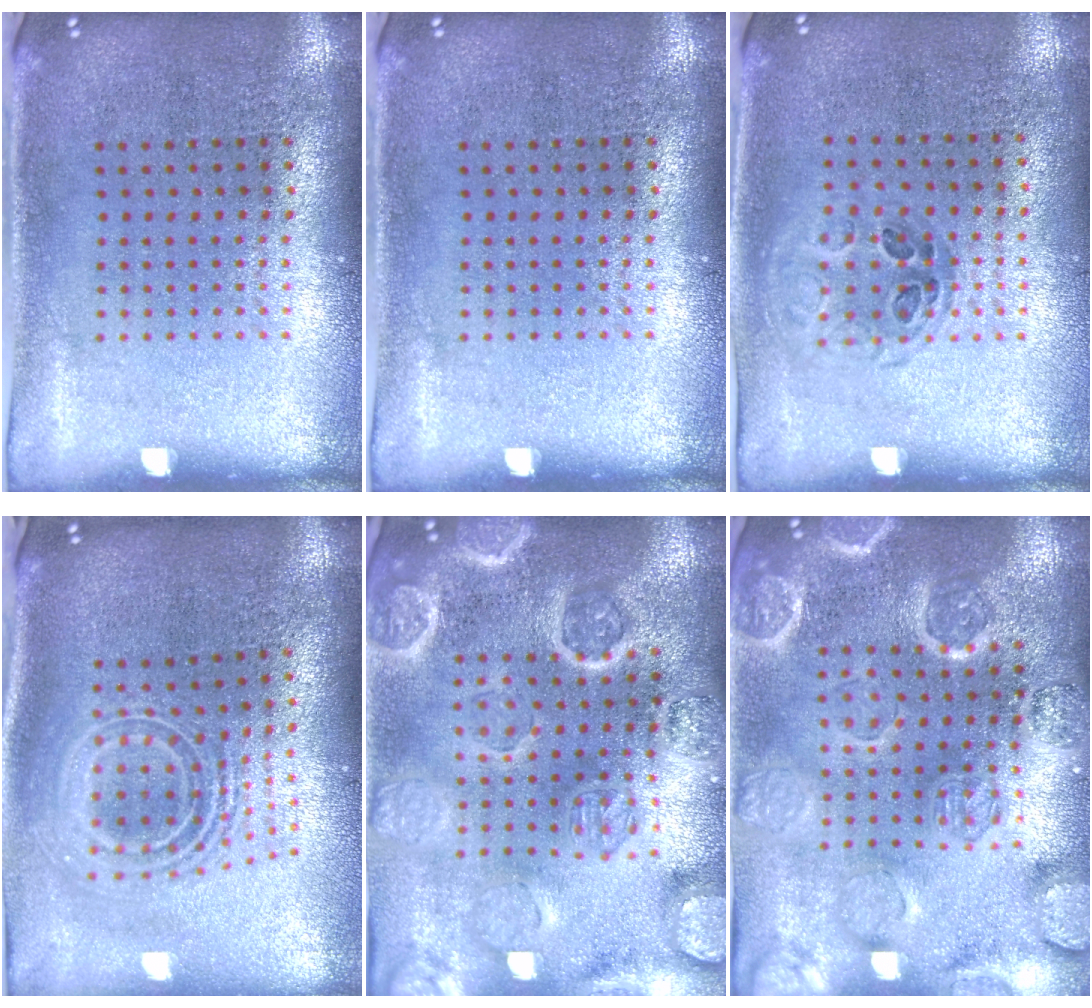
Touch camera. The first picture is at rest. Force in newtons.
{"total": 0.0}
{"total": 1.0, "press": 0.8, "slide": 0.5}
{"total": 2.3, "press": 1.7, "slide": 1.6}
{"total": 4.2, "press": 3.8, "slide": 1.7}
{"total": 3.5, "press": 3.4, "slide": 0.9}